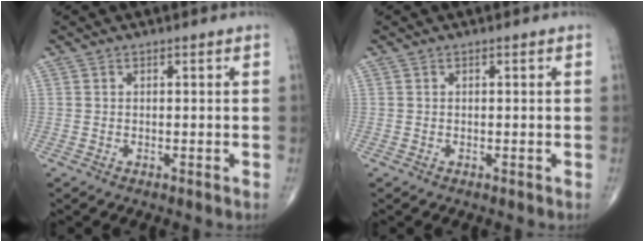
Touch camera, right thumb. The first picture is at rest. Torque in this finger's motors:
{"motor_torque": [-0.24, 0.22, -0.07, -0.01, 0.01]}